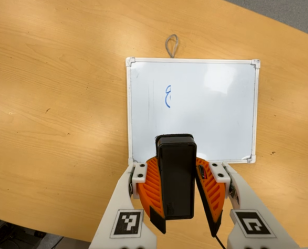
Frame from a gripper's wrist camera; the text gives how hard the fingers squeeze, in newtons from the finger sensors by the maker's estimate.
{"total": 8.9, "left": 9.3, "right": 8.5}